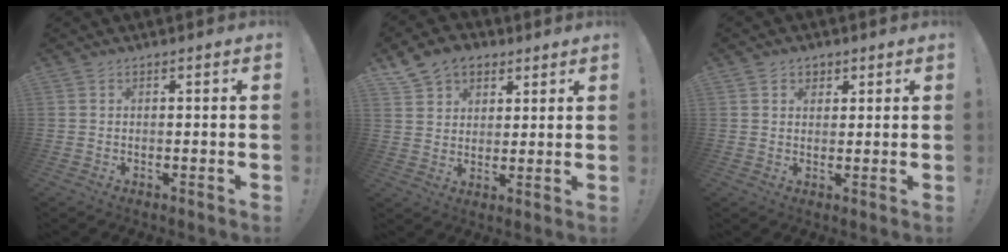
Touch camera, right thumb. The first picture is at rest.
{"total": 9.7, "force": [5.8, 7.2, 3.0], "torque": [-0.047, -0.029, 0.115]}
{"total": 3.2, "force": [1.6, 2.7, 0.8], "torque": [-0.004, -0.005, 0.027]}